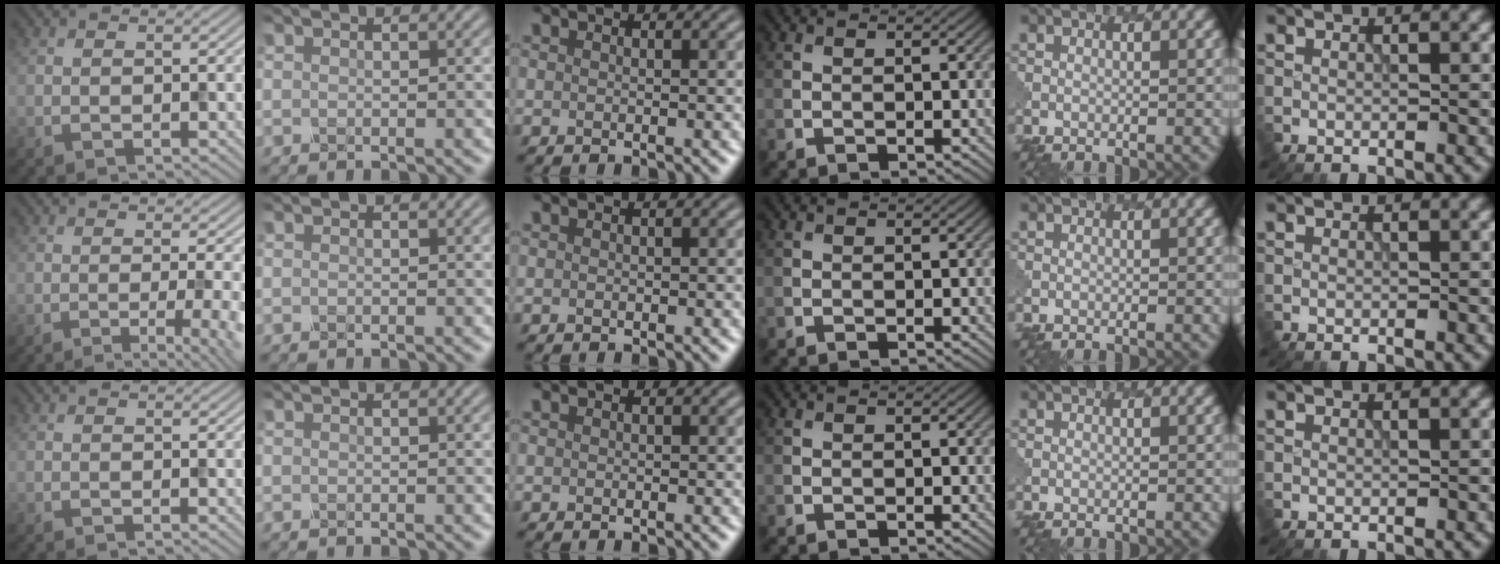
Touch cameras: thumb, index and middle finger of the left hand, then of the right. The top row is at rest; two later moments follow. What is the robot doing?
{"motion": "dispense", "object": "spray bottle"}